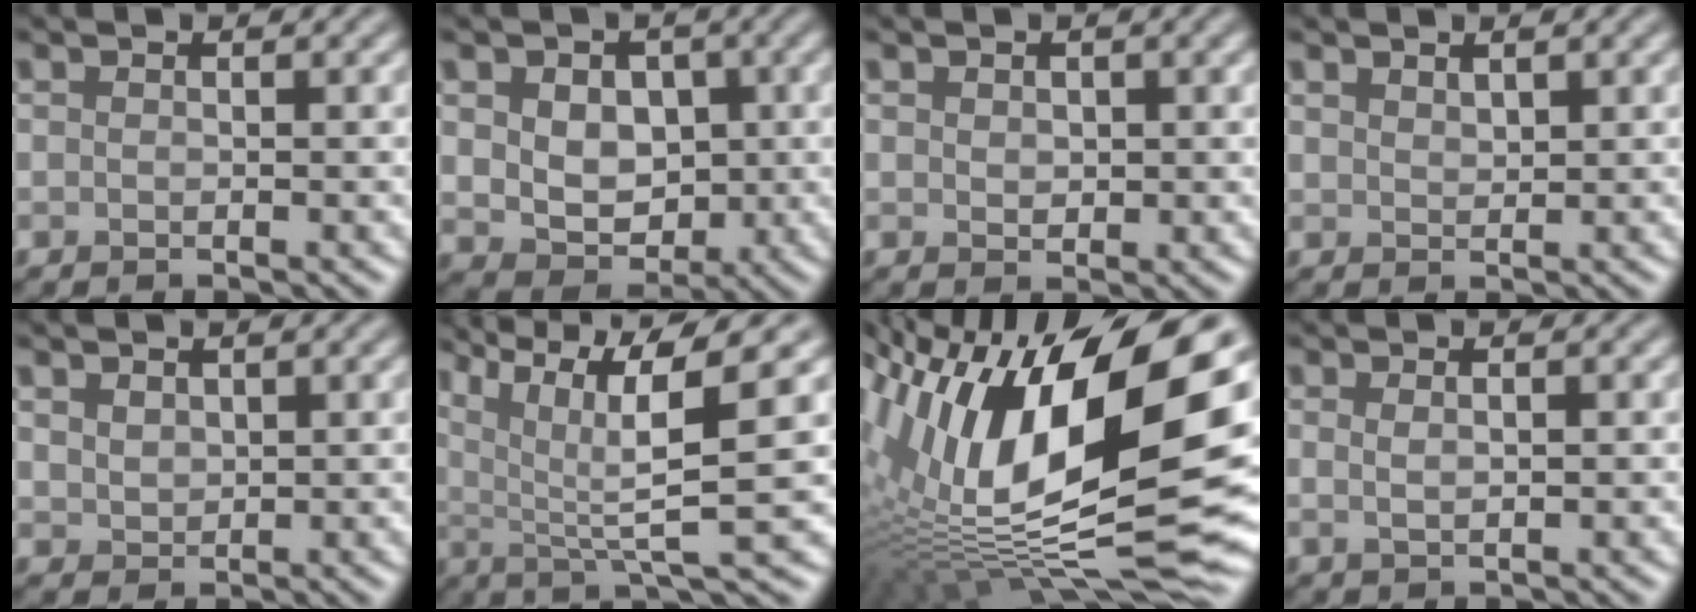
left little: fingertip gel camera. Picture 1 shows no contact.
{"total": 6.1, "force": [0.8, 4.7, 3.8], "torque": [-0.057, 0.006, 0.011]}
{"total": 1.1, "force": [0.4, 0.9, 0.6], "torque": [-0.011, -0.004, 0.010]}
{"total": 1.2, "force": [1.0, 0.5, 0.5], "torque": [-0.013, 0.000, 0.022]}
{"total": 1.5, "force": [0.9, 1.1, 0.6], "torque": [-0.014, -0.001, 0.021]}
{"total": 8.8, "force": [3.2, 1.8, 8.0], "torque": [-0.130, 0.013, 0.058]}
{"total": 20.8, "force": [3.4, 9.5, 18.2], "torque": [-0.342, -0.004, 0.060]}
{"total": 1.2, "force": [0.3, 0.4, 1.1], "torque": [-0.024, 0.000, 0.007]}